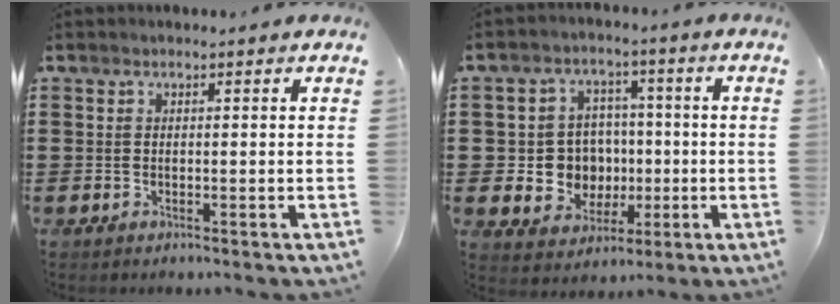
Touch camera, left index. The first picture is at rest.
{"total": 7.0, "force": [-0.2, 6.8, 1.8], "torque": [-0.056, 0.013, 0.002]}